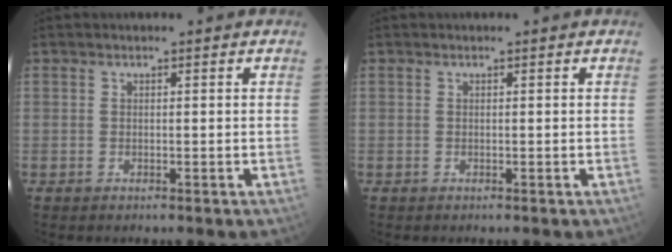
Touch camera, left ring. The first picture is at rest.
{"total": 0.0}